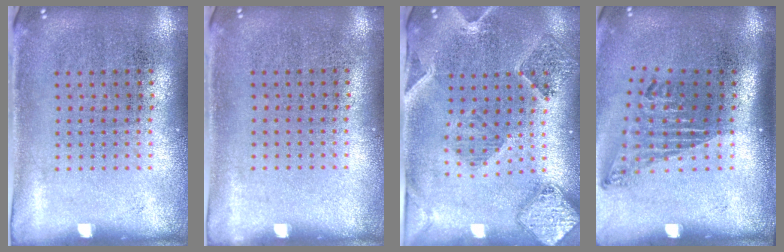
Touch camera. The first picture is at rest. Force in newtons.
{"total": 0.0}
{"total": 1.6, "press": 1.5, "slide": 0.4}
{"total": 1.7, "press": 1.1, "slide": 1.3}